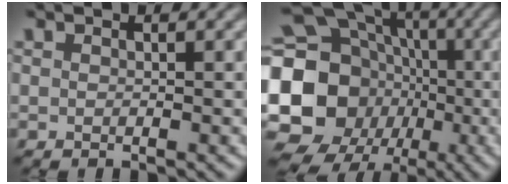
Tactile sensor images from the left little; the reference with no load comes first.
{"total": 21.2, "force": [-3.6, 19.0, 8.7], "torque": [-0.188, -0.001, -0.113]}